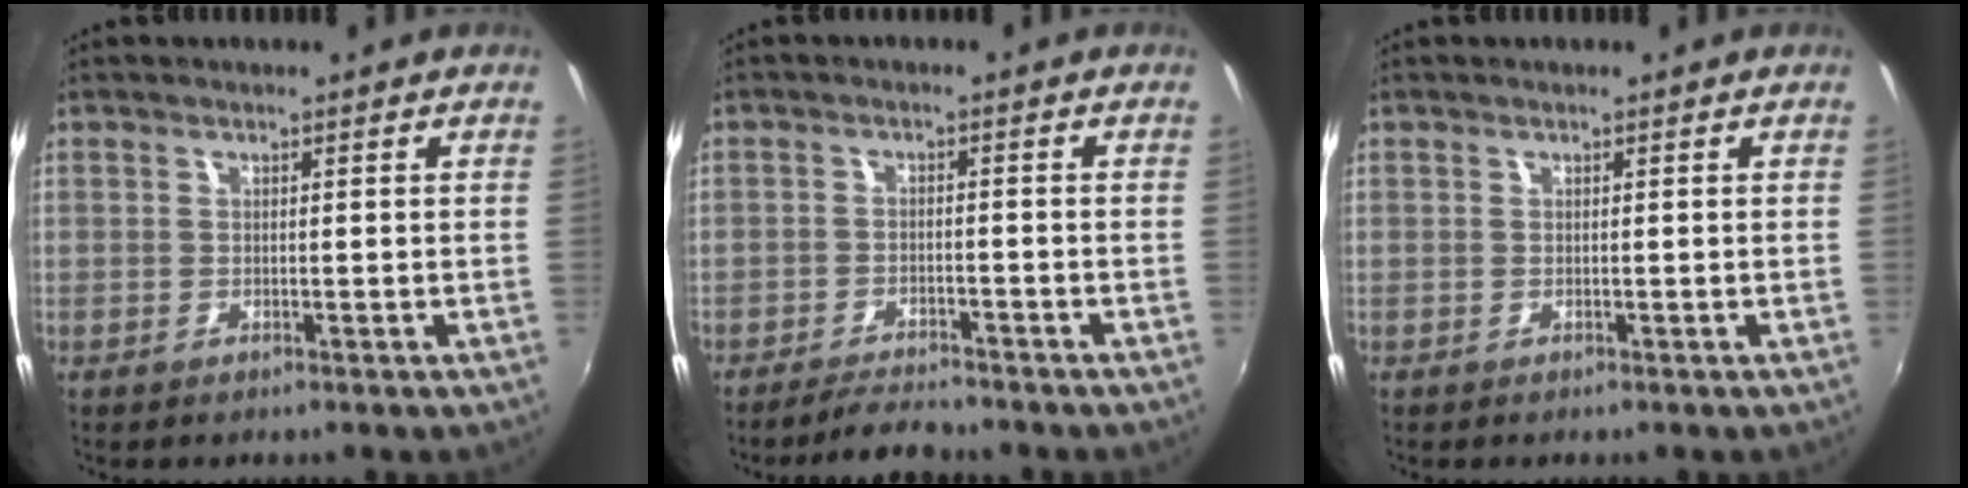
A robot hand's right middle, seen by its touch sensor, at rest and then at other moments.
{"total": 5.2, "force": [-4.9, 0.7, 1.6], "torque": [-0.050, -0.008, -0.081]}
{"total": 0.0}